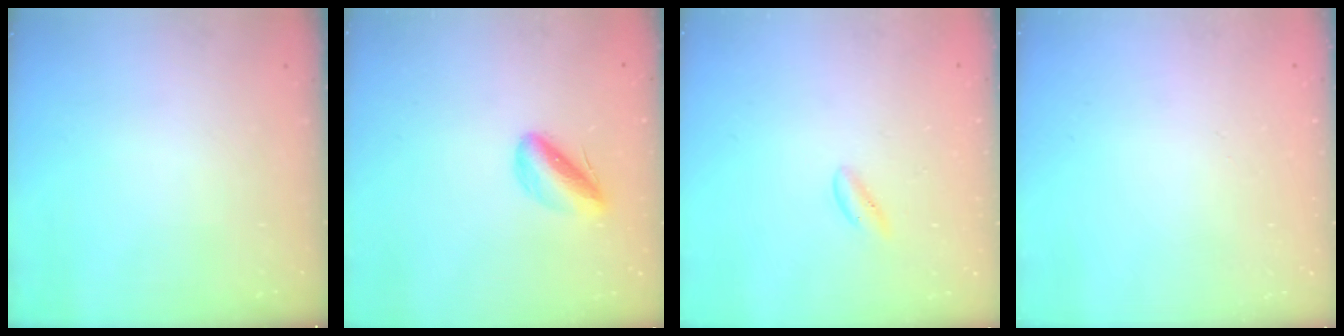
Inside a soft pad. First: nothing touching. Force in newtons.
{"total": 6.2, "press": 5.9, "slide": 1.8}
{"total": 0.0}
{"total": 2.0, "press": 2.0, "slide": 0.1}